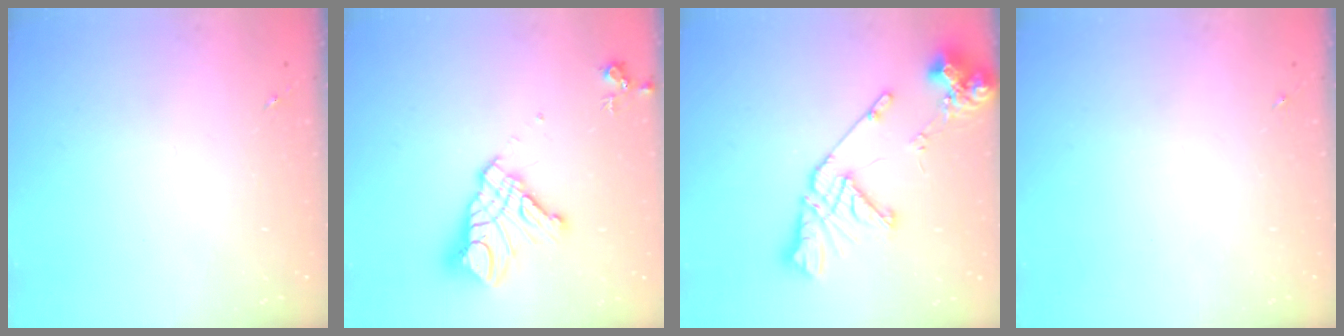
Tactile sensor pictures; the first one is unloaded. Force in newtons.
{"total": 15.8, "press": 15.7, "slide": 1.7}
{"total": 16.1, "press": 16.0, "slide": 2.0}
{"total": 0.0}